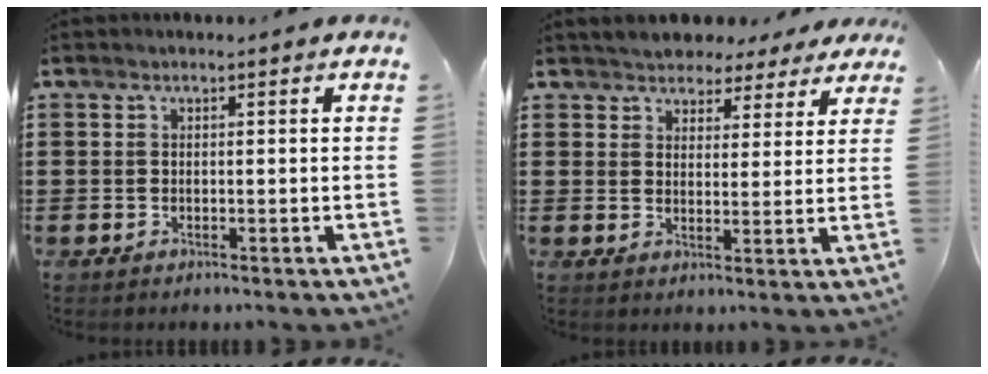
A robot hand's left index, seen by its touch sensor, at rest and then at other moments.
{"total": 3.8, "force": [3.6, 1.2, 0.0], "torque": [-0.012, -0.013, 0.063]}